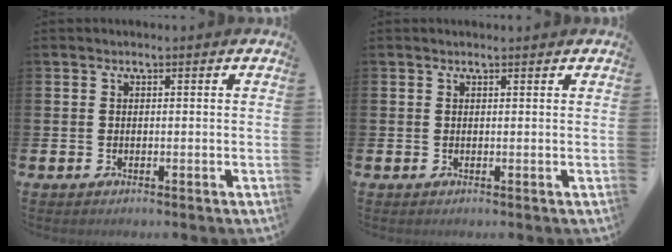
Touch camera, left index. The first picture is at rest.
{"total": 0.5, "force": [0.5, 0.0, 0.1], "torque": [0.012, -0.005, 0.007]}